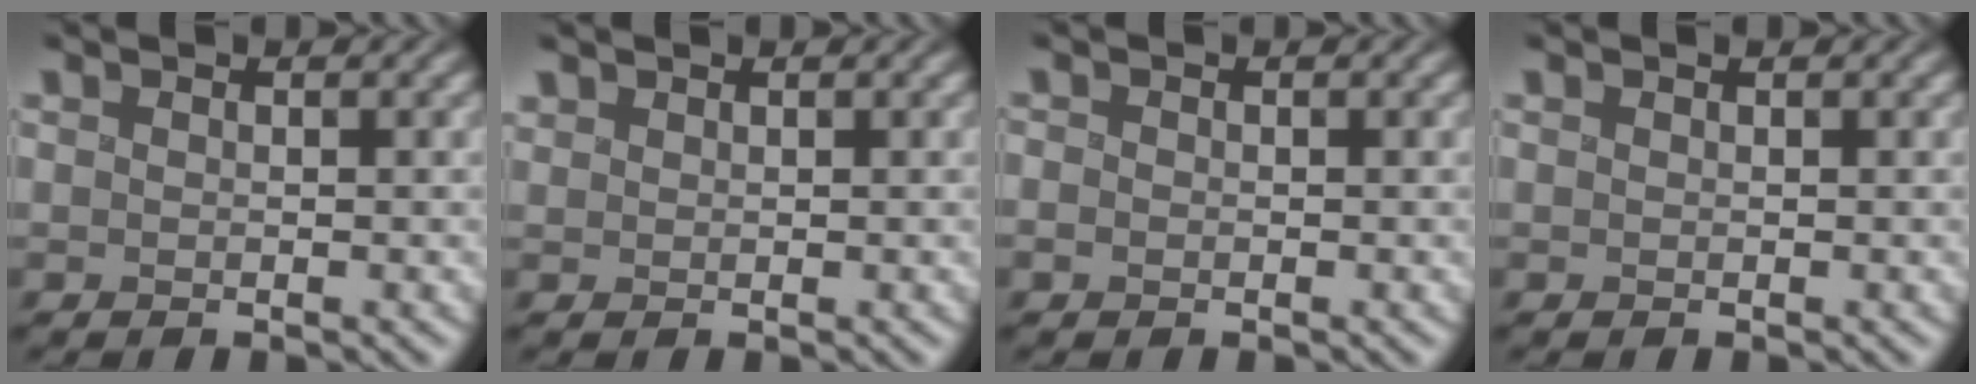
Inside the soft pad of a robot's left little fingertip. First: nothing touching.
{"total": 0.6, "force": [0.6, 0.2, 0.0], "torque": [0.002, 0.004, 0.014]}
{"total": 0.6, "force": [-0.4, 0.4, 0.1], "torque": [0.000, 0.000, -0.007]}
{"total": 0.0}